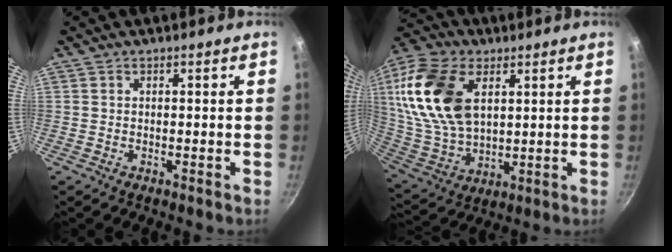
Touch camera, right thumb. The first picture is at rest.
{"total": 21.5, "force": [6.2, 13.1, 15.9], "torque": [-0.308, -0.017, 0.124]}